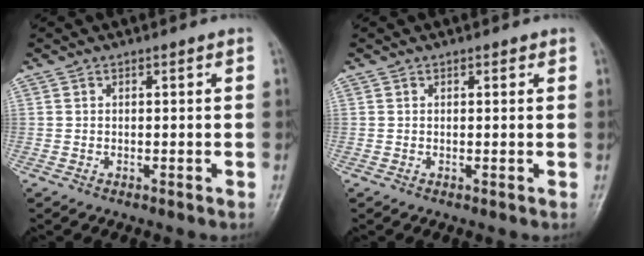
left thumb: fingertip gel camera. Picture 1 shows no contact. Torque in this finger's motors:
{"motor_torque": [-0.57, -0.30, -0.34, -0.06, -0.01]}